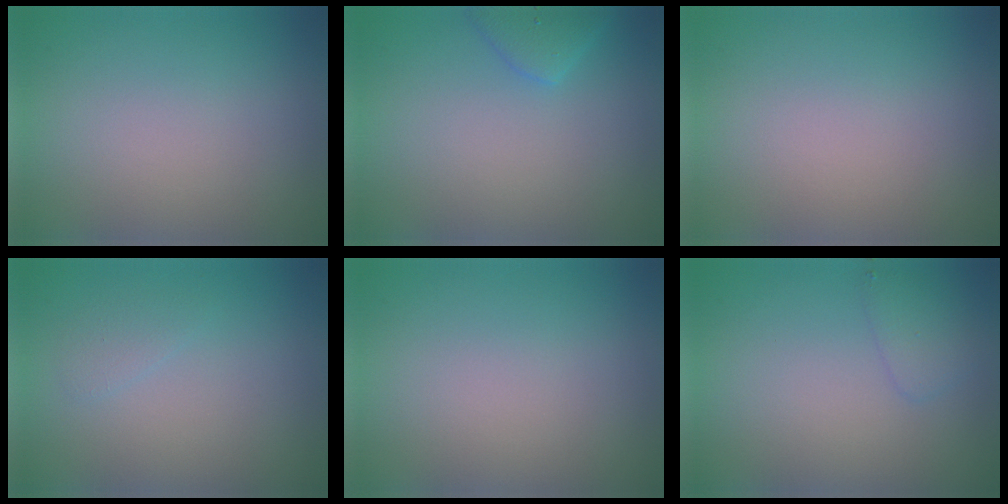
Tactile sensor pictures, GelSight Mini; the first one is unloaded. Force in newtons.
{"total": 2.1, "press": 2.1, "slide": 0.1}
{"total": 0.0}
{"total": 0.9, "press": 0.9, "slide": 0.1}
{"total": 0.0}
{"total": 1.4, "press": 1.4, "slide": 0.1}